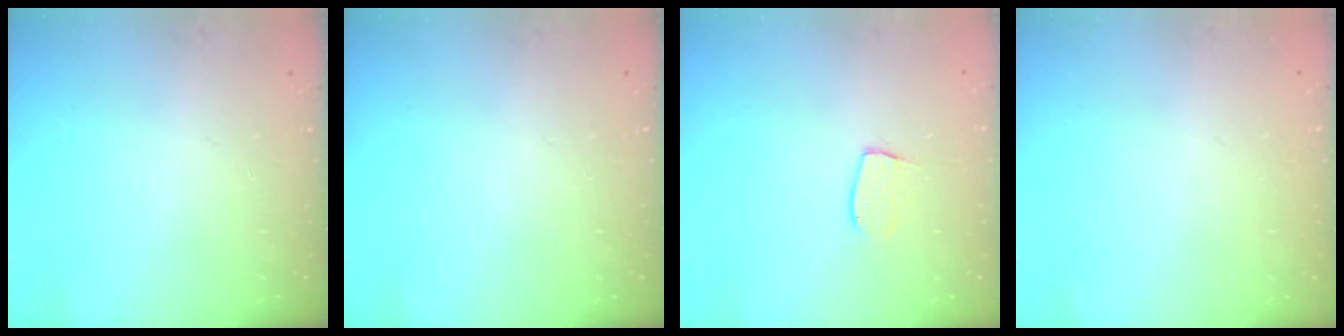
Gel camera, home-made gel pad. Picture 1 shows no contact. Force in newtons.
{"total": 0.0}
{"total": 6.6, "press": 6.5, "slide": 0.5}
{"total": 0.0}